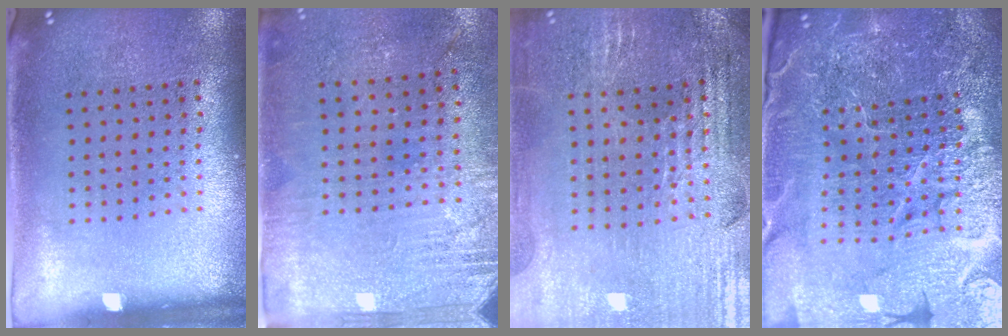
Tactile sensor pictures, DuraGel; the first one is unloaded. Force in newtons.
{"total": 2.8, "press": 2.5, "slide": 1.2}
{"total": 2.9, "press": 2.9, "slide": 0.5}
{"total": 6.5, "press": 5.7, "slide": 3.1}